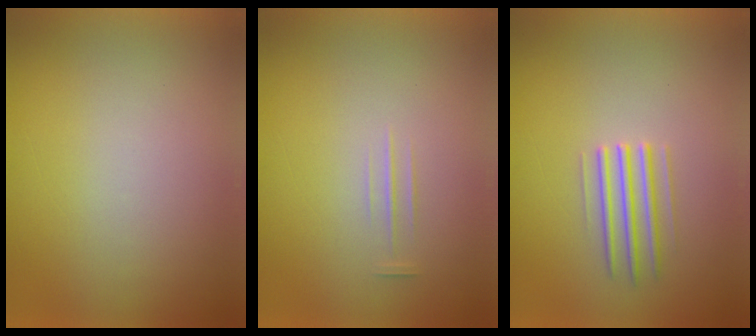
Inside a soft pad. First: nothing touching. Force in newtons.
{"total": 1.6}
{"total": 2.8}